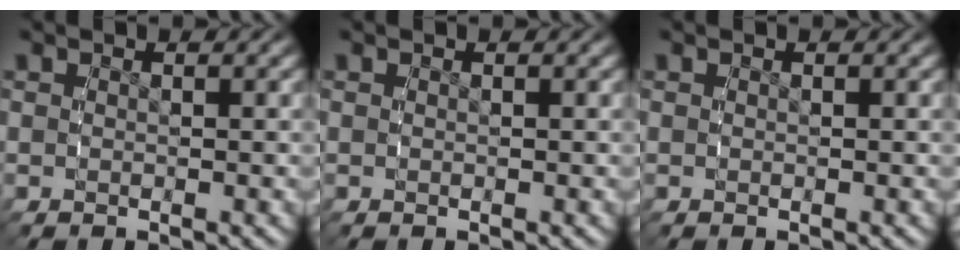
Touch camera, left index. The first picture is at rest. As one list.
[{"total": 0.0}, {"total": 0.0}]